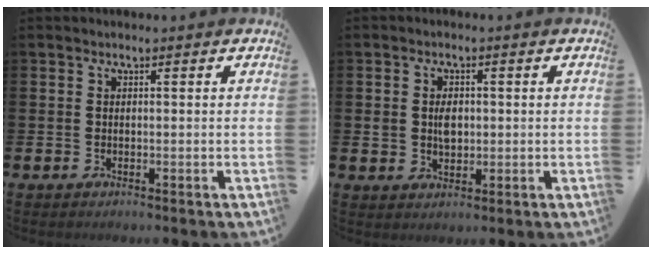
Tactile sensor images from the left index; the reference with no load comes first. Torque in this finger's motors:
{"motor_torque": [0.58, -0.07, 0.05, 0.11]}